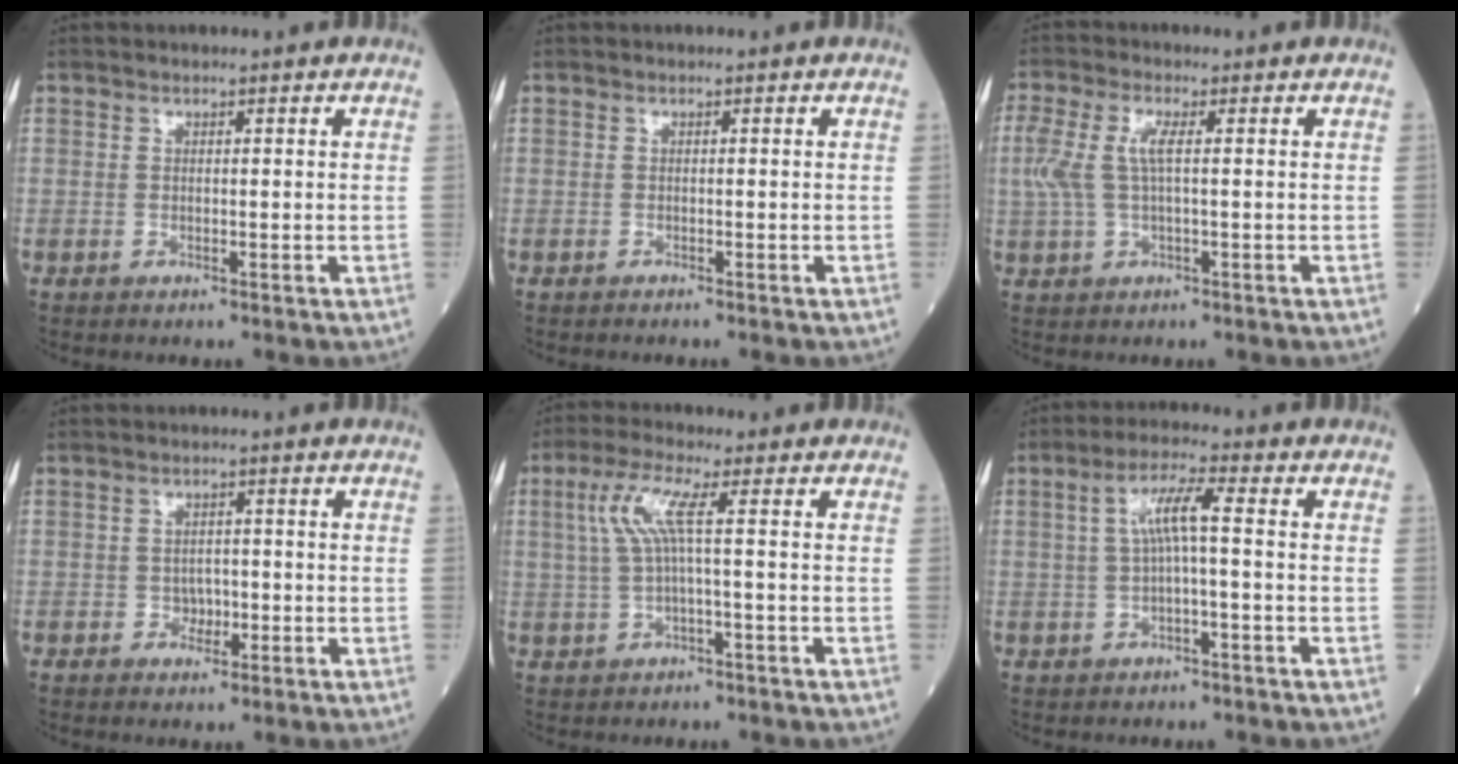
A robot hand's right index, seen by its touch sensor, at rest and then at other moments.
{"total": 0.9, "force": [-0.9, 0.0, 0.4], "torque": [-0.003, -0.001, -0.013]}
{"total": 5.2, "force": [0.8, 1.5, 4.9], "torque": [-0.131, 0.014, 0.015]}
{"total": 2.0, "force": [-0.6, 1.6, 1.1], "torque": [-0.006, 0.007, -0.009]}
{"total": 5.3, "force": [0.9, 0.0, 5.2], "torque": [-0.117, 0.020, 0.021]}
{"total": 5.4, "force": [0.4, 0.3, 5.4], "torque": [-0.101, 0.020, 0.008]}